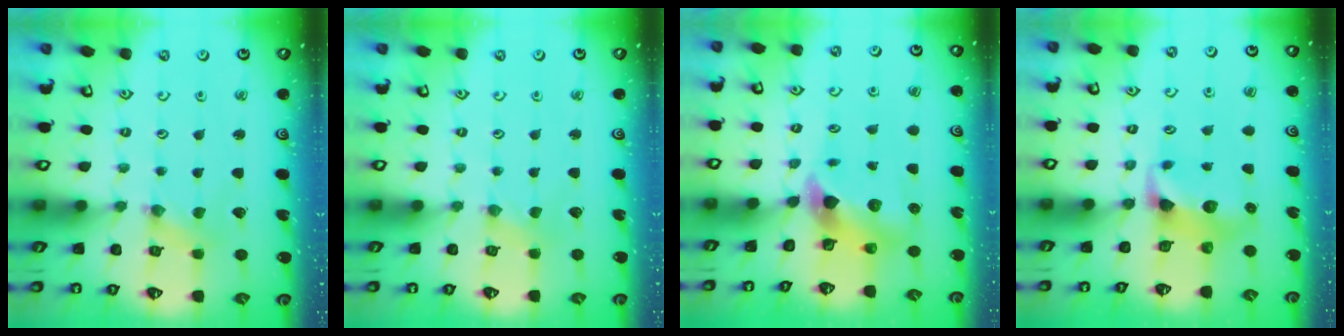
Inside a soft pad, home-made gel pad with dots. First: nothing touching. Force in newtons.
{"total": 0.0}
{"total": 7.2, "press": 7.1, "slide": 0.9}
{"total": 7.0, "press": 7.0, "slide": 0.7}